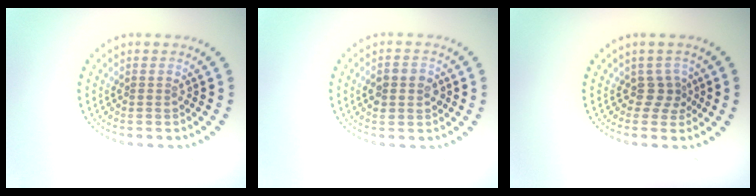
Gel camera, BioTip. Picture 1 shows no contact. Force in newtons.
{"total": 2.8, "press": 2.8, "slide": 0.1}
{"total": 1.8, "press": 1.2, "slide": 1.3}